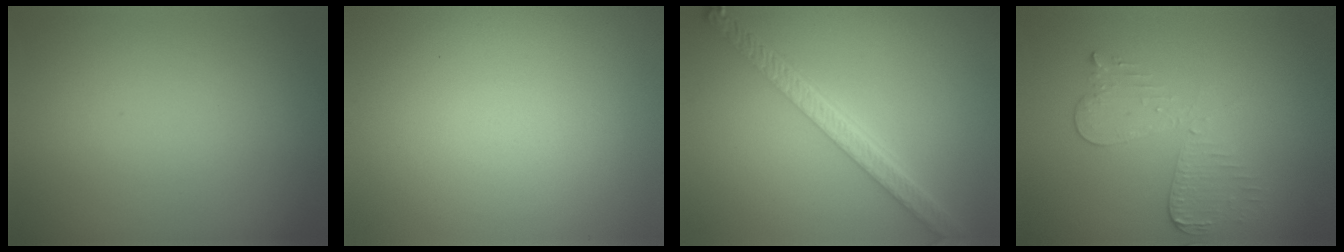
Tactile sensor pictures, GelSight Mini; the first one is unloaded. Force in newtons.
{"total": 0.0}
{"total": 5.3, "press": 4.1, "slide": 3.3}
{"total": 3.0, "press": 2.7, "slide": 1.2}